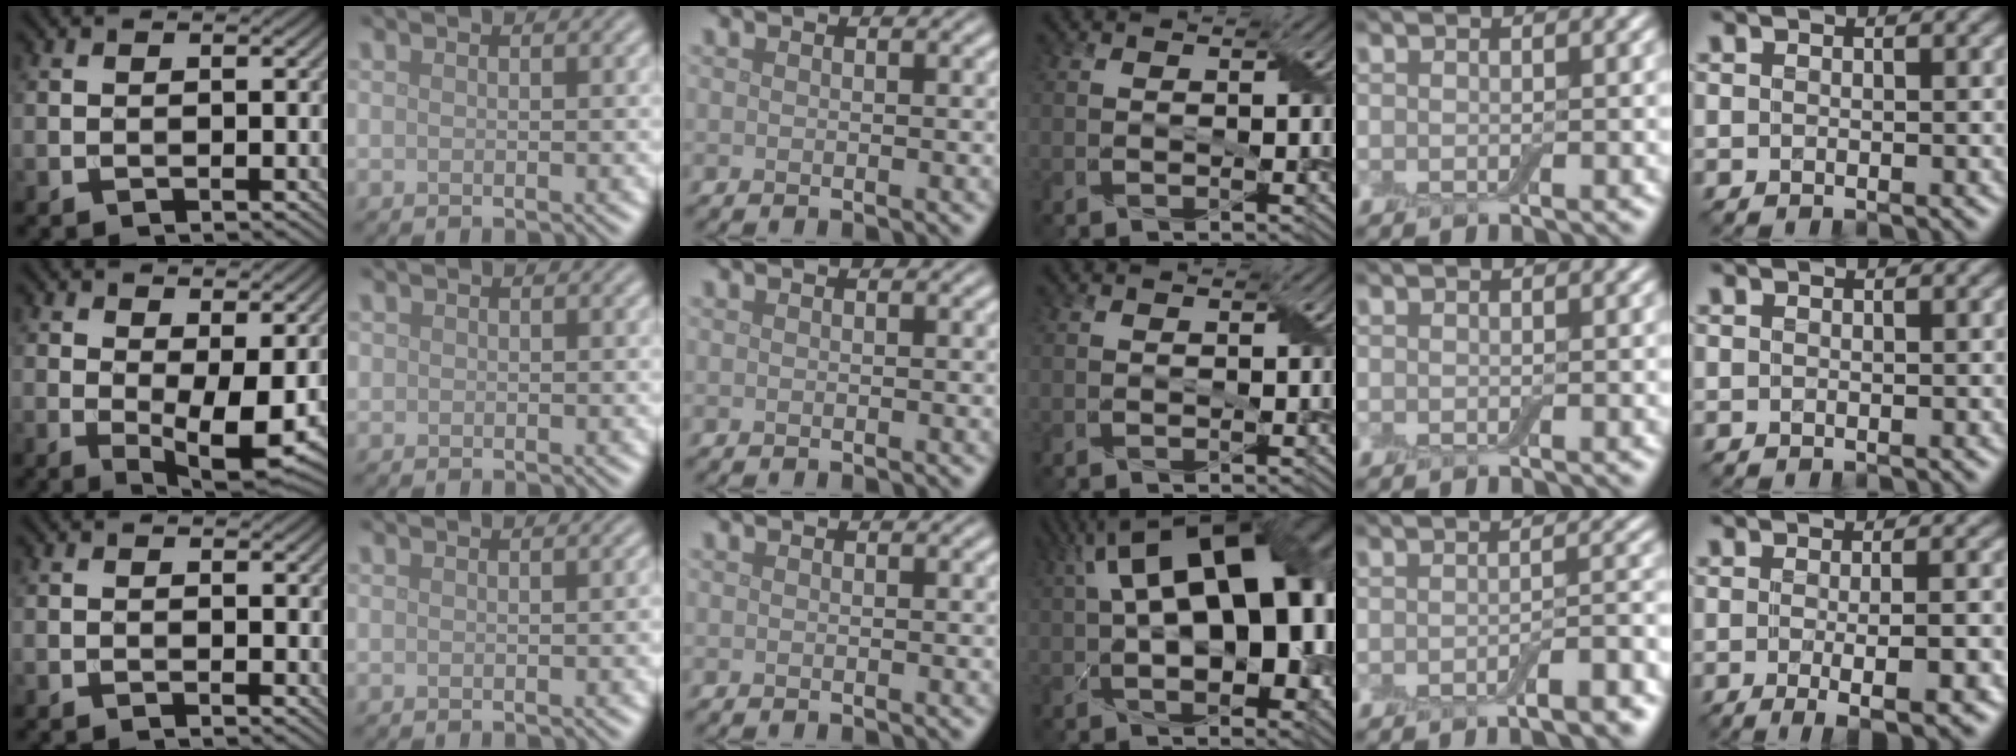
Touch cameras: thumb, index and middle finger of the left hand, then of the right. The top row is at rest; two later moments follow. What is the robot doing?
{"motion": "wrap", "object": "adhesive wrap"}